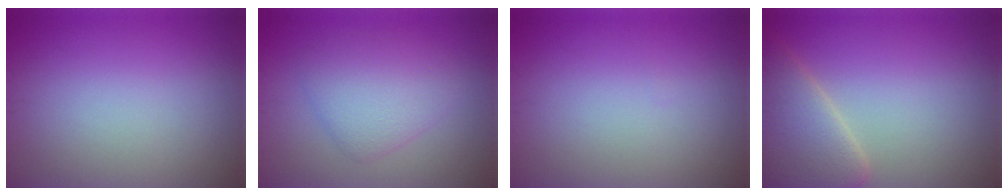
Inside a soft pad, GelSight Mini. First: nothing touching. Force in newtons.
{"total": 4.2, "press": 4.2, "slide": 0.2}
{"total": 0.0}
{"total": 6.3, "press": 6.3, "slide": 0.5}